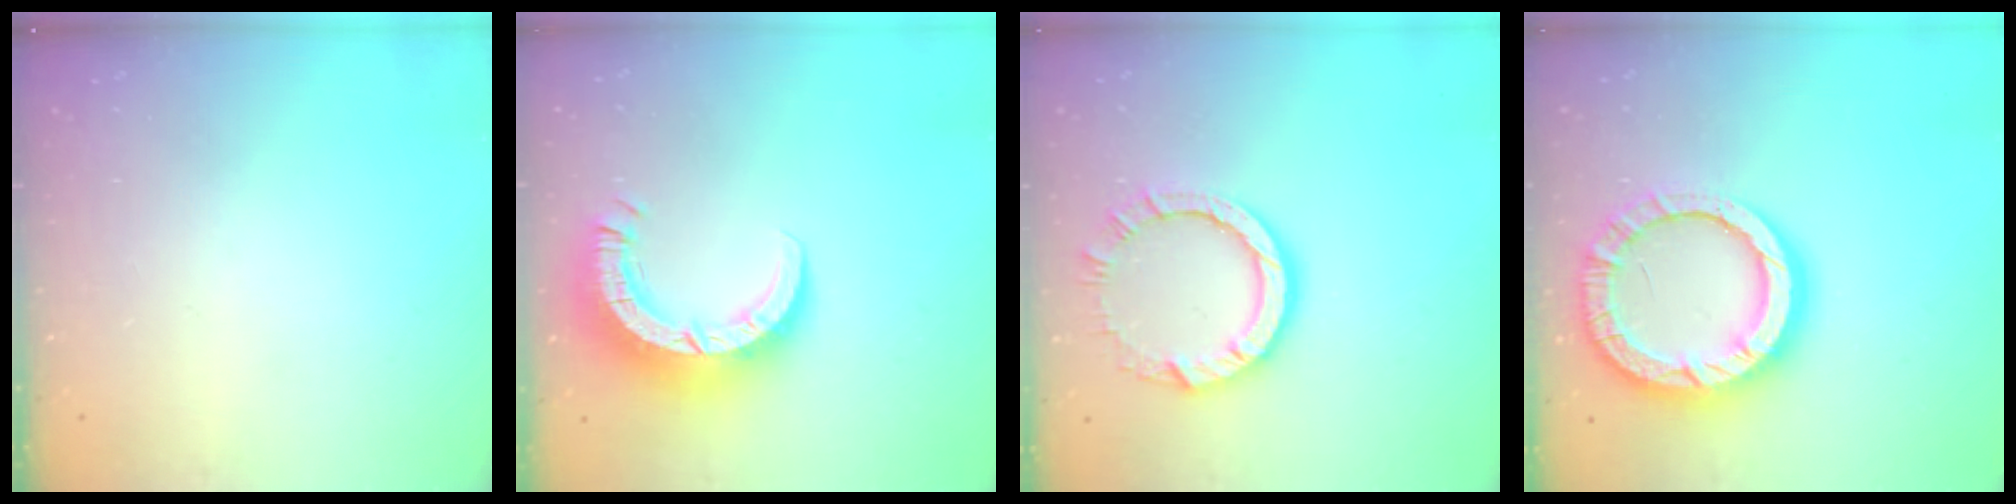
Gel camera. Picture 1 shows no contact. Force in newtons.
{"total": 10.6, "press": 10.5, "slide": 1.0}
{"total": 9.7, "press": 9.6, "slide": 0.7}
{"total": 17.2, "press": 17.1, "slide": 1.9}